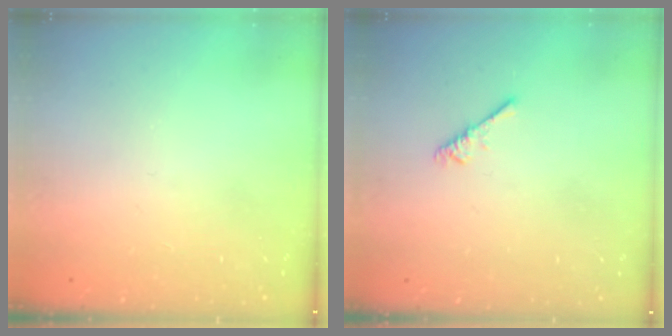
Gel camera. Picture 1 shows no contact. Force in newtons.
{"total": 2.6, "press": 2.5, "slide": 0.5}